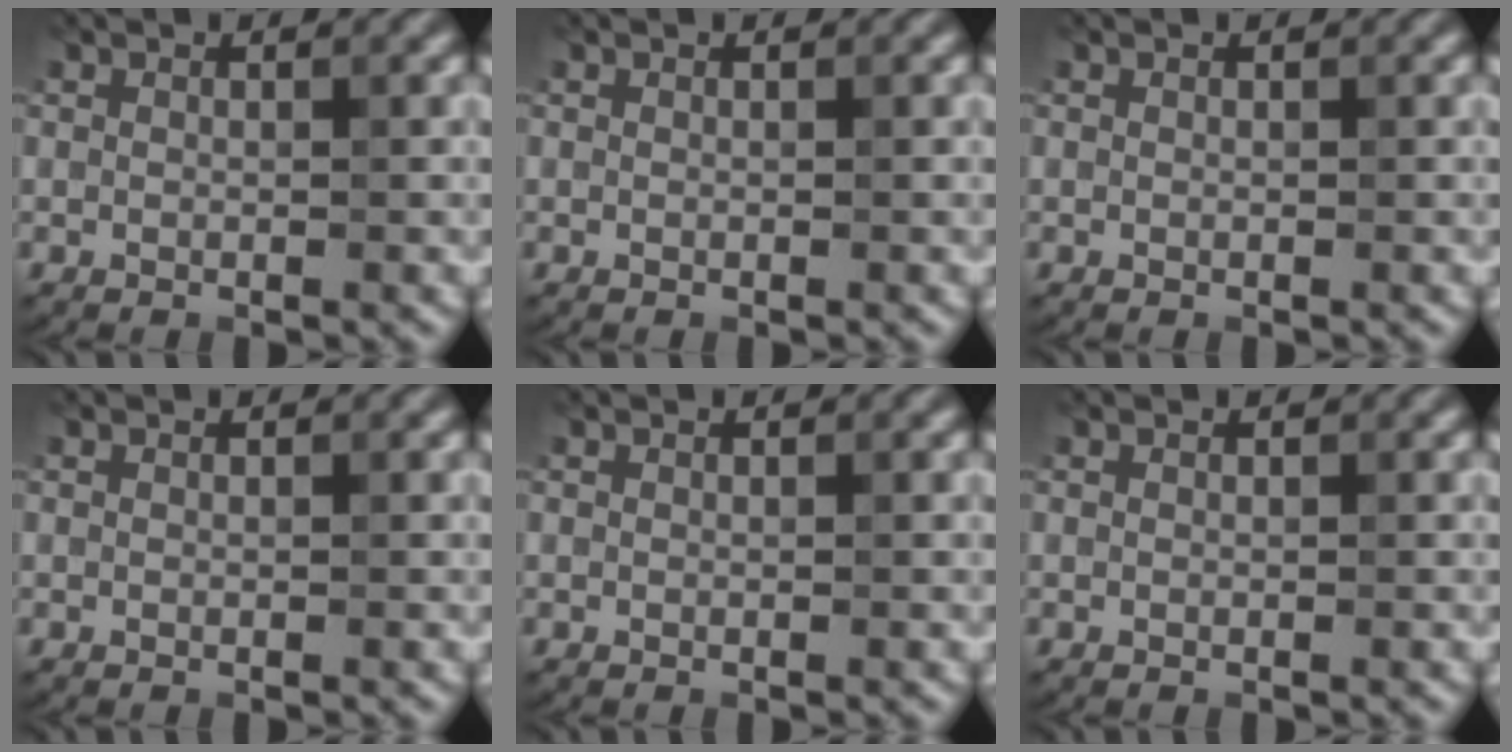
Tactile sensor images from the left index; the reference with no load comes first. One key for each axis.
{"total": 0.0}
{"total": 0.0}
{"total": 0.0}
{"total": 0.0}
{"total": 0.0}